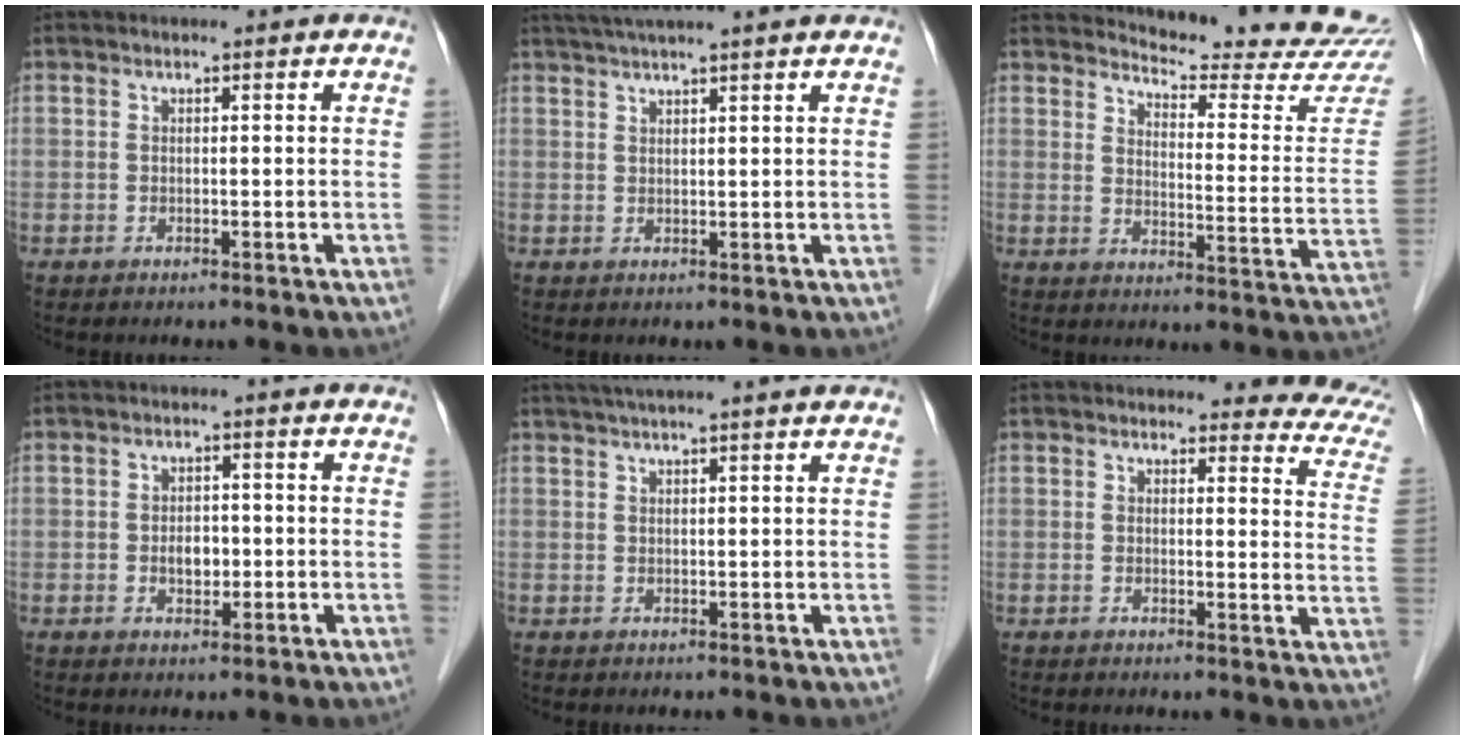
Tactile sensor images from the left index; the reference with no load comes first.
{"total": 8.1, "force": [6.8, -1.1, 4.3], "torque": [-0.065, 0.034, 0.094]}
{"total": 17.7, "force": [17.5, -0.1, 3.1], "torque": [-0.042, -0.123, 0.198]}
{"total": 2.8, "force": [-0.4, 1.9, 2.1], "torque": [-0.032, 0.004, -0.002]}
{"total": 10.1, "force": [8.6, -0.6, 5.3], "torque": [-0.083, 0.036, 0.108]}
{"total": 10.6, "force": [10.0, 2.0, 3.1], "torque": [-0.004, -0.052, 0.073]}